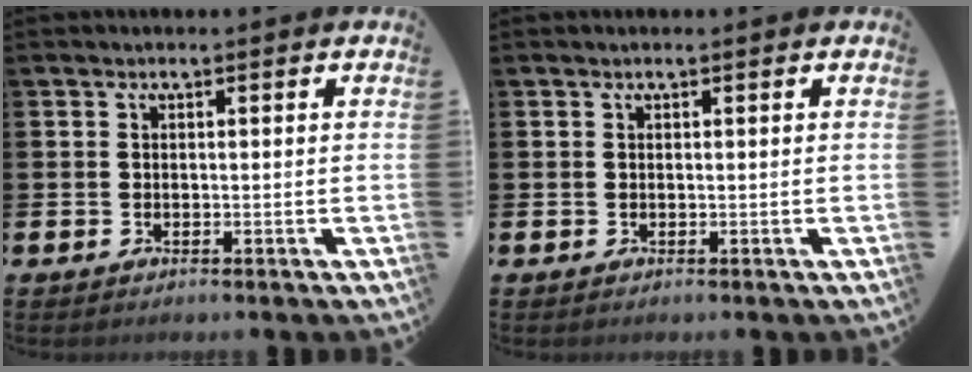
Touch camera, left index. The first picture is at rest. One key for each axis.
{"total": 0.0}